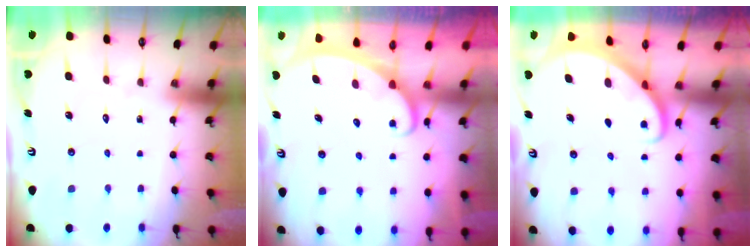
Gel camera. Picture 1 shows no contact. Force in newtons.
{"total": 2.5, "press": 2.5, "slide": 0.4}
{"total": 2.8, "press": 2.8, "slide": 0.2}